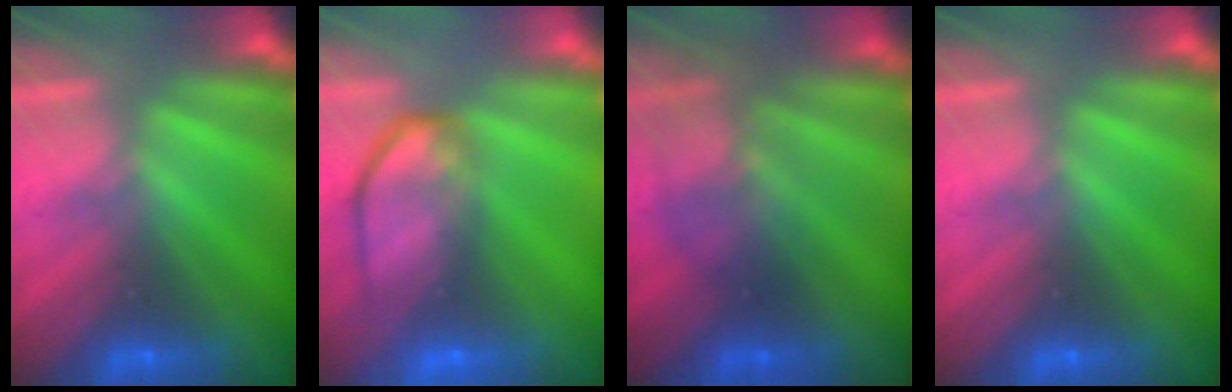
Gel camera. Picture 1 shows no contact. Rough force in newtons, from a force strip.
{"total": 5.8}
{"total": 2.2}
{"total": 0.0}